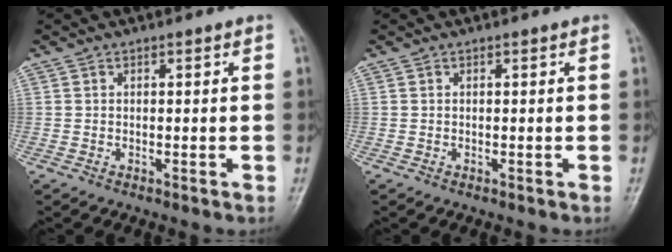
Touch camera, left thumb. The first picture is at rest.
{"total": 0.0}